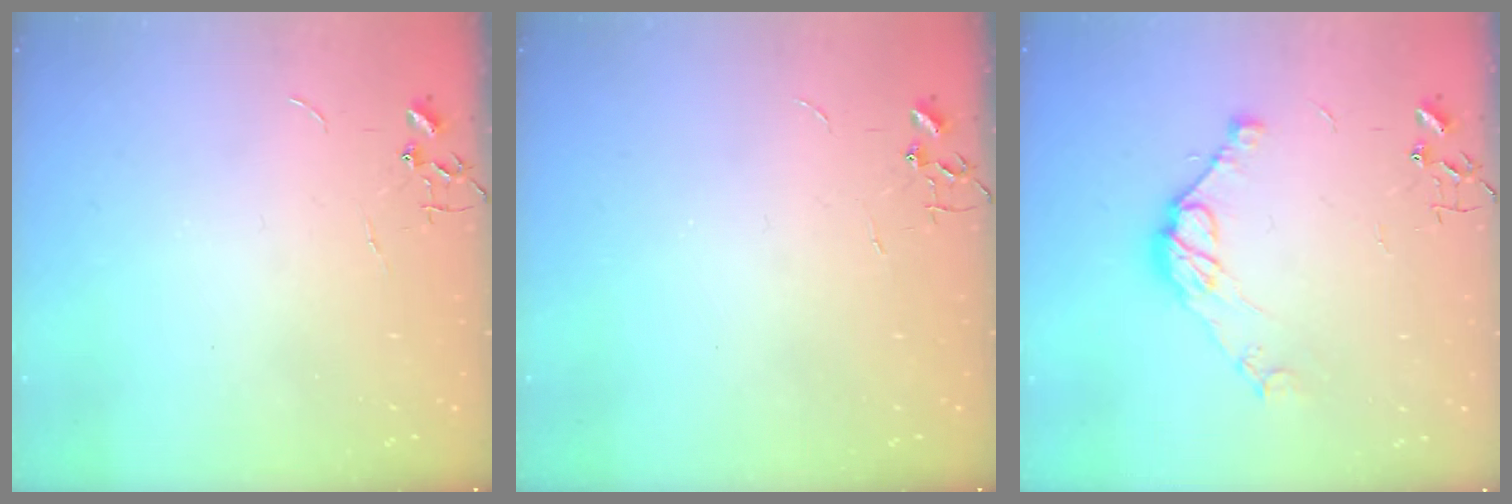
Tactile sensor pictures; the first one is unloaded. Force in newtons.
{"total": 0.0}
{"total": 11.3, "press": 11.2, "slide": 0.8}